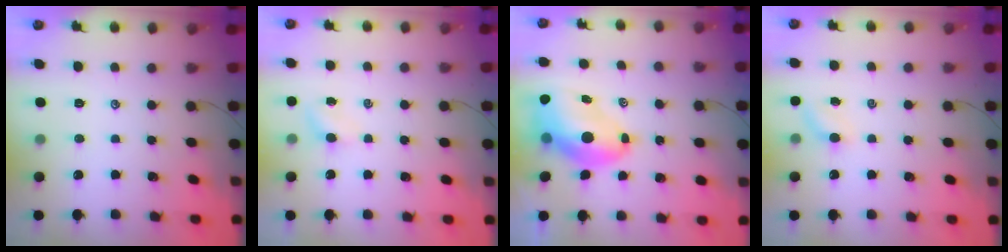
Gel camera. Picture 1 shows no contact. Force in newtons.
{"total": 3.6, "press": 3.4, "slide": 1.1}
{"total": 11.4, "press": 11.0, "slide": 3.2}
{"total": 4.1, "press": 3.9, "slide": 1.3}